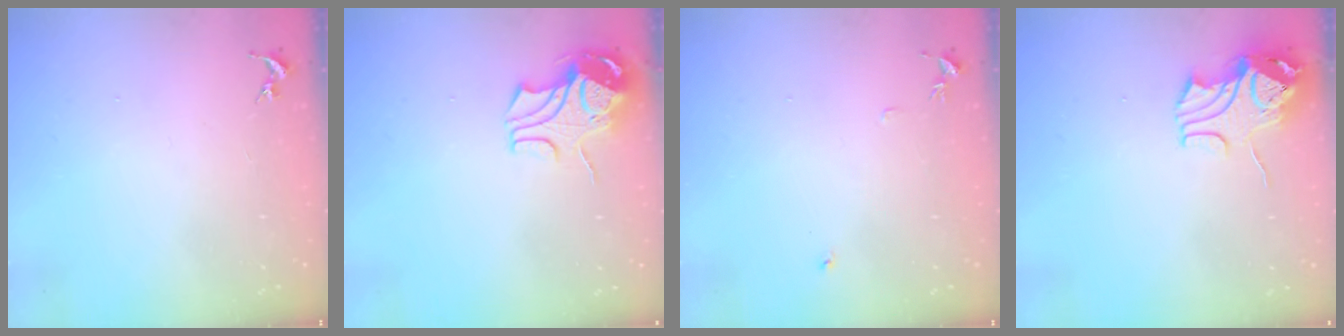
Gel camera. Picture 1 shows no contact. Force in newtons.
{"total": 9.6, "press": 9.5, "slide": 1.3}
{"total": 6.2, "press": 6.2, "slide": 0.7}
{"total": 9.7, "press": 9.6, "slide": 1.5}